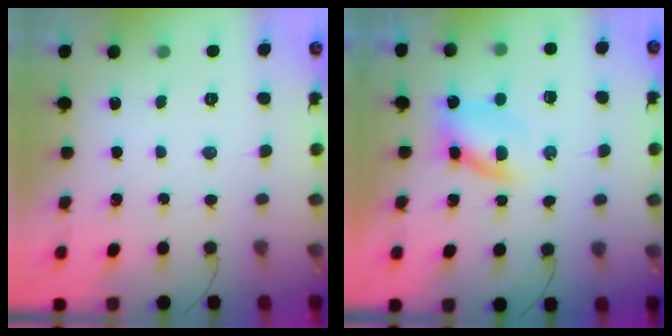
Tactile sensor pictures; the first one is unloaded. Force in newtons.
{"total": 2.8, "press": 2.7, "slide": 0.7}